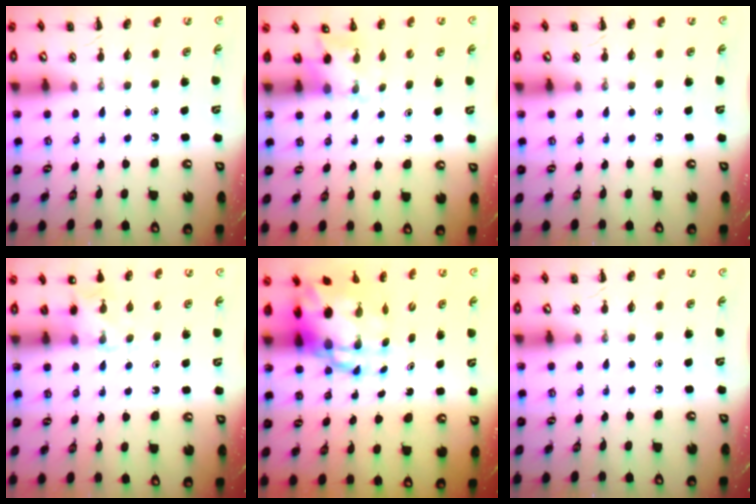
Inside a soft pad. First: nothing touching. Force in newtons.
{"total": 3.0, "press": 2.8, "slide": 1.0}
{"total": 0.0}
{"total": 5.5, "press": 5.3, "slide": 1.3}
{"total": 10.2, "press": 9.8, "slide": 2.8}
{"total": 0.0}